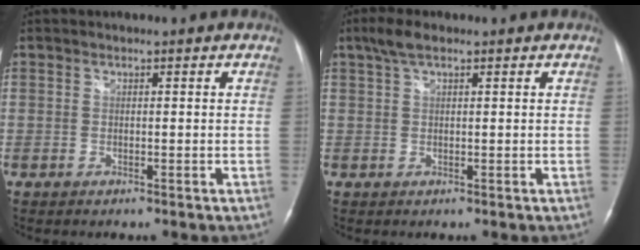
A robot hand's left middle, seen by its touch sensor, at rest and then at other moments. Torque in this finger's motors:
{"motor_torque": [0.34, 0.11, -0.02, 0.04]}